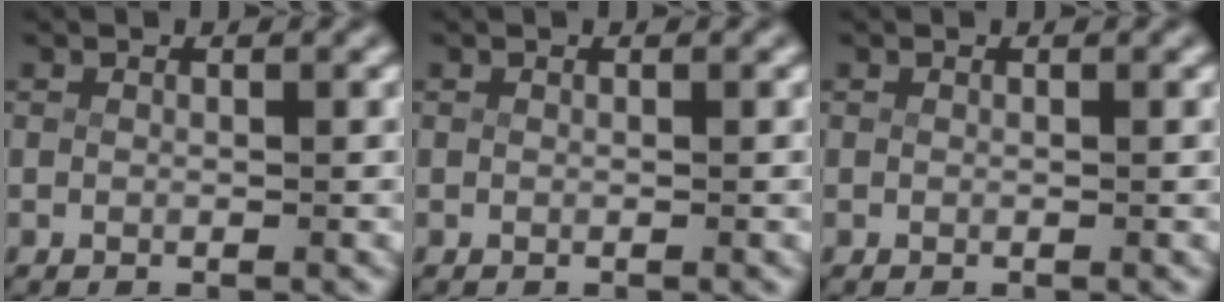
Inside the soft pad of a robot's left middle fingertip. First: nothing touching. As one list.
[{"total": 0.0}, {"total": 0.0}]